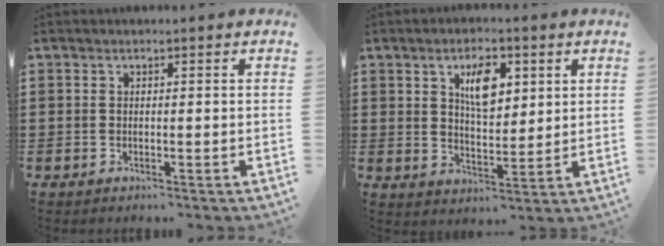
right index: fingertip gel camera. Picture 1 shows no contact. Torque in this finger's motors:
{"motor_torque": [1.04, 0.18, 0.26, 0.14]}